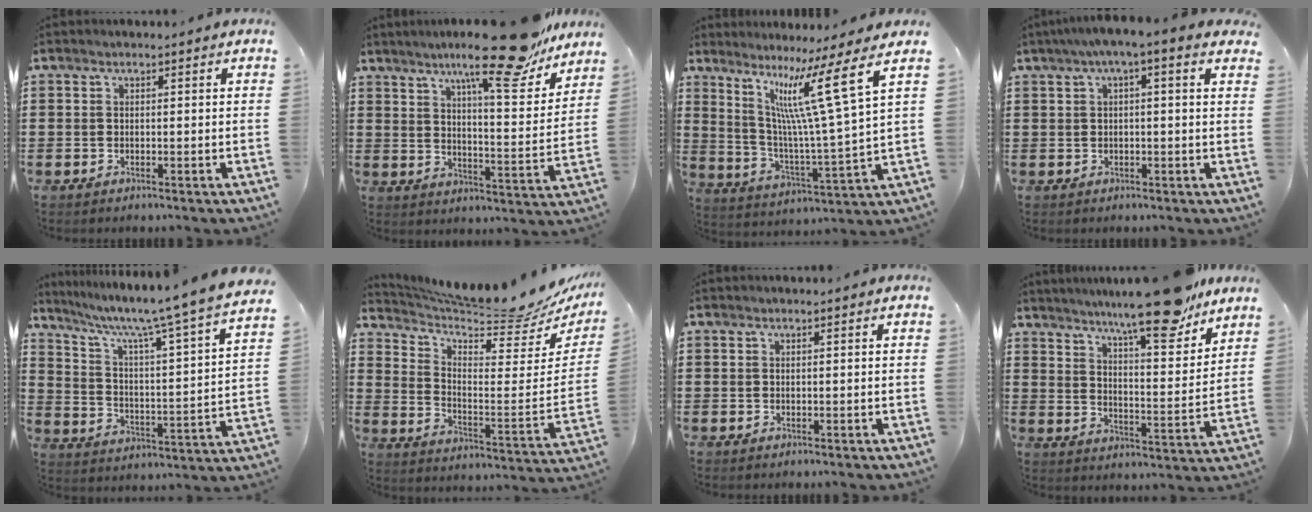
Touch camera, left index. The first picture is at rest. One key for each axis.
{"total": 14.9, "fx": 11.9, "fy": 1.3, "fz": 8.9, "tx": -0.150, "ty": -0.063, "tz": 0.192}
{"total": 12.2, "fx": 7.0, "fy": 0.0, "fz": 10.1, "tx": -0.200, "ty": -0.039, "tz": 0.101}
{"total": 2.5, "fx": 0.5, "fy": -0.1, "fz": 2.5, "tx": -0.047, "ty": 0.000, "tz": 0.005}
{"total": 7.7, "fx": 6.3, "fy": -0.8, "fz": 4.4, "tx": -0.110, "ty": -0.053, "tz": 0.092}
{"total": 8.7, "fx": 7.9, "fy": 0.6, "fz": 3.5, "tx": -0.079, "ty": -0.071, "tz": 0.127}
{"total": 0.0}
{"total": 13.3, "fx": 11.3, "fy": 1.6, "fz": 6.9, "tx": -0.118, "ty": -0.065, "tz": 0.189}